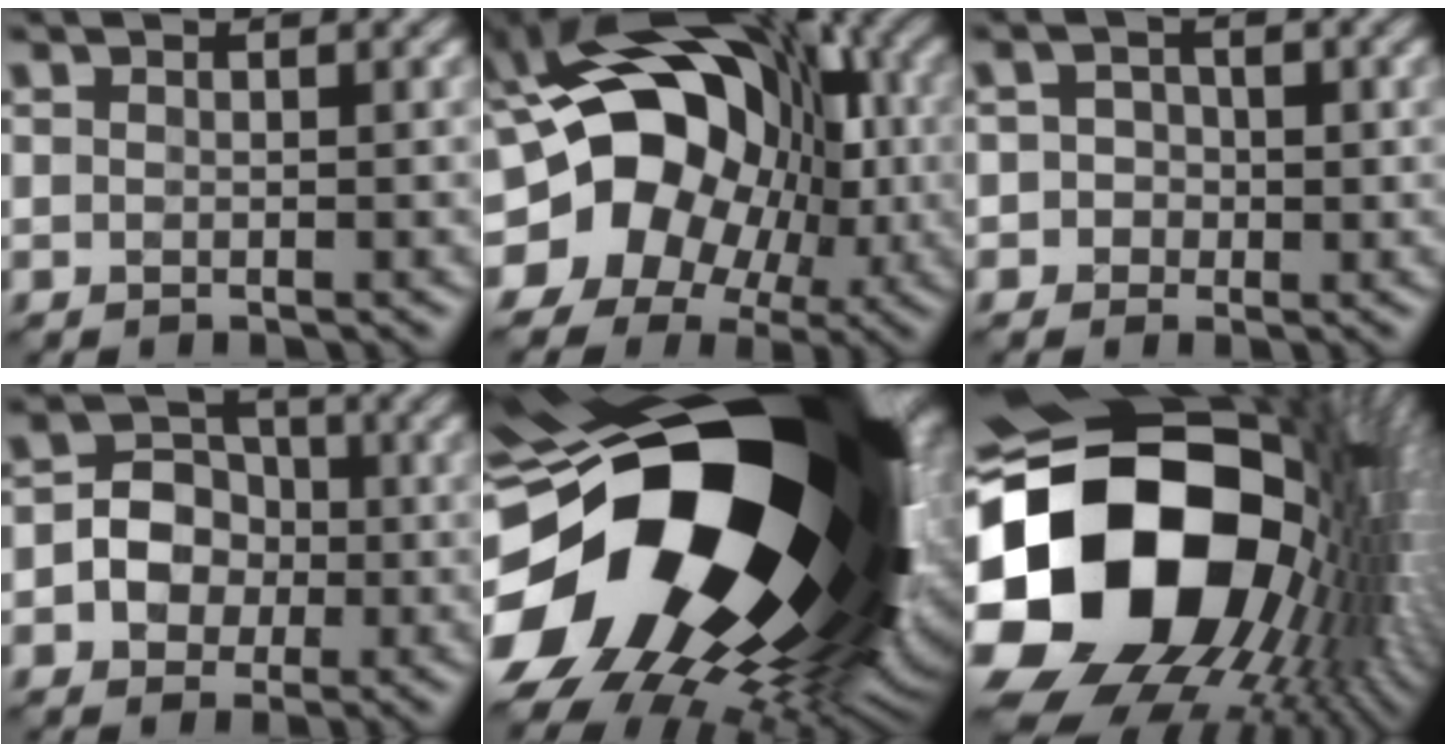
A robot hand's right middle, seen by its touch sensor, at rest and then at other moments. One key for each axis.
{"total": 17.4, "fx": -1.6, "fy": 13.2, "fz": 11.1, "tx": -0.159, "ty": -0.006, "tz": -0.048}
{"total": 1.6, "fx": -0.6, "fy": 1.5, "fz": 0.2, "tx": 0.017, "ty": 0.005, "tz": -0.020}
{"total": 4.8, "fx": -1.2, "fy": 4.2, "fz": 2.0, "tx": -0.017, "ty": 0.011, "tz": -0.042}
{"total": 22.1, "fx": -0.6, "fy": 11.7, "fz": 18.7, "tx": -0.329, "ty": -0.077, "tz": -0.012}
{"total": 22.0, "fx": -1.8, "fy": 16.2, "fz": 14.8, "tx": -0.315, "ty": -0.040, "tz": -0.014}